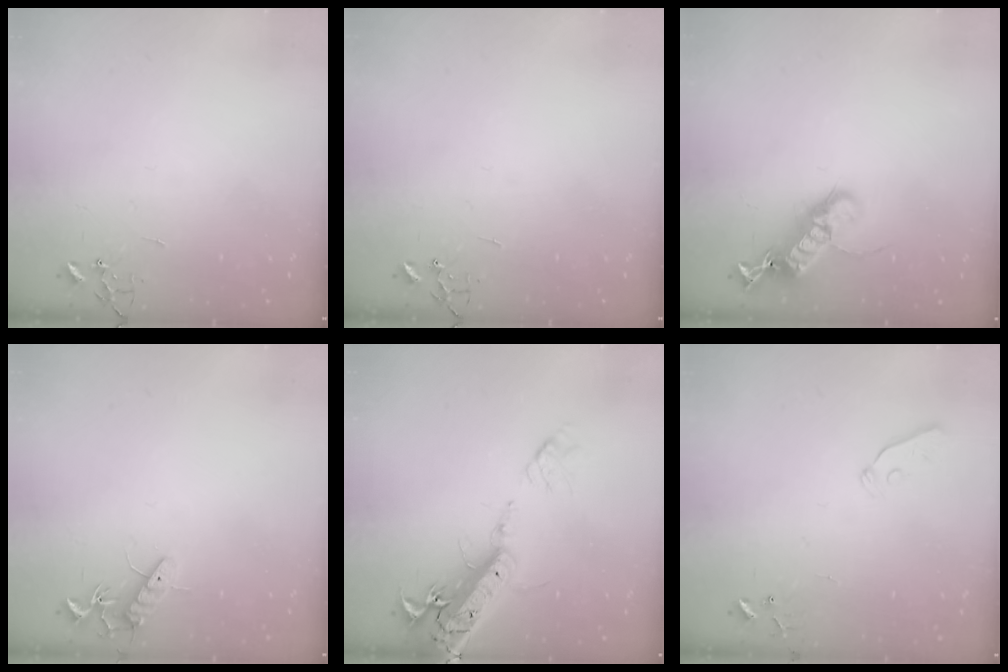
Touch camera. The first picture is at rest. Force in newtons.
{"total": 0.0}
{"total": 17.9, "press": 17.9, "slide": 0.5}
{"total": 10.7, "press": 10.7, "slide": 0.3}
{"total": 19.9, "press": 19.4, "slide": 4.6}
{"total": 3.3, "press": 3.2, "slide": 0.7}